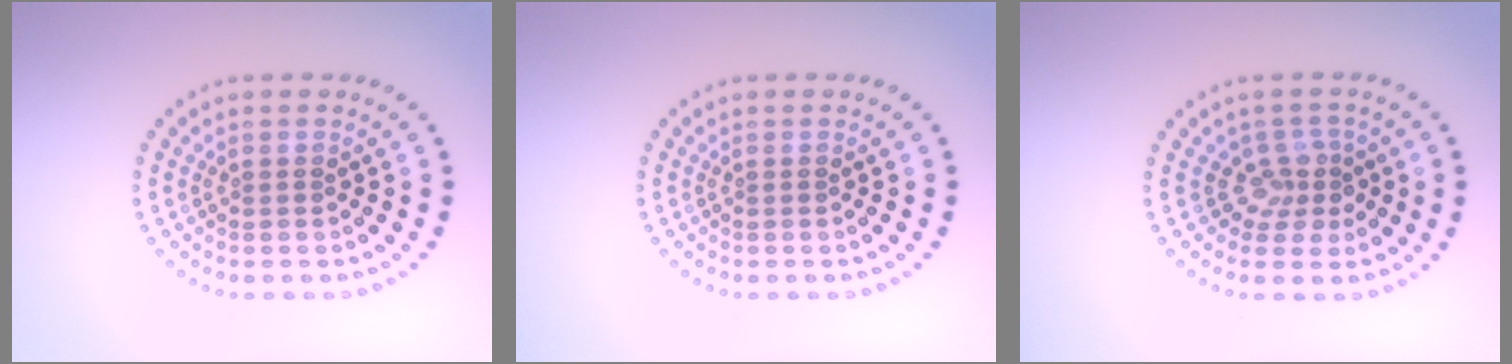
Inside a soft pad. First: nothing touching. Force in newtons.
{"total": 0.0}
{"total": 2.4, "press": 1.7, "slide": 1.6}